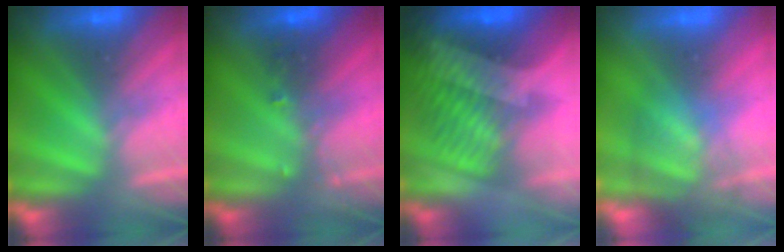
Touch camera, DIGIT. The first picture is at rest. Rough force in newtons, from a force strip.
{"total": 2.7}
{"total": 9.8}
{"total": 3.7}